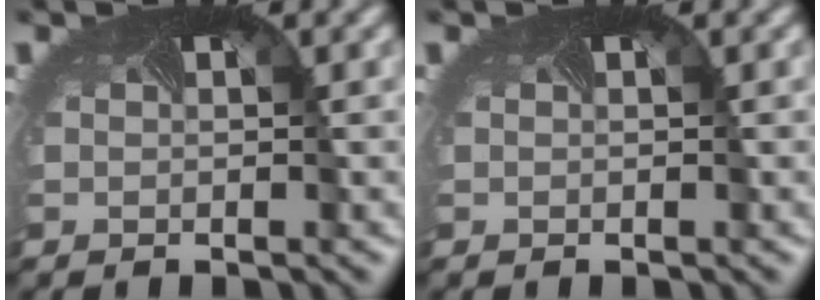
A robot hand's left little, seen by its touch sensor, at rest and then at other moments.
{"total": 0.0}